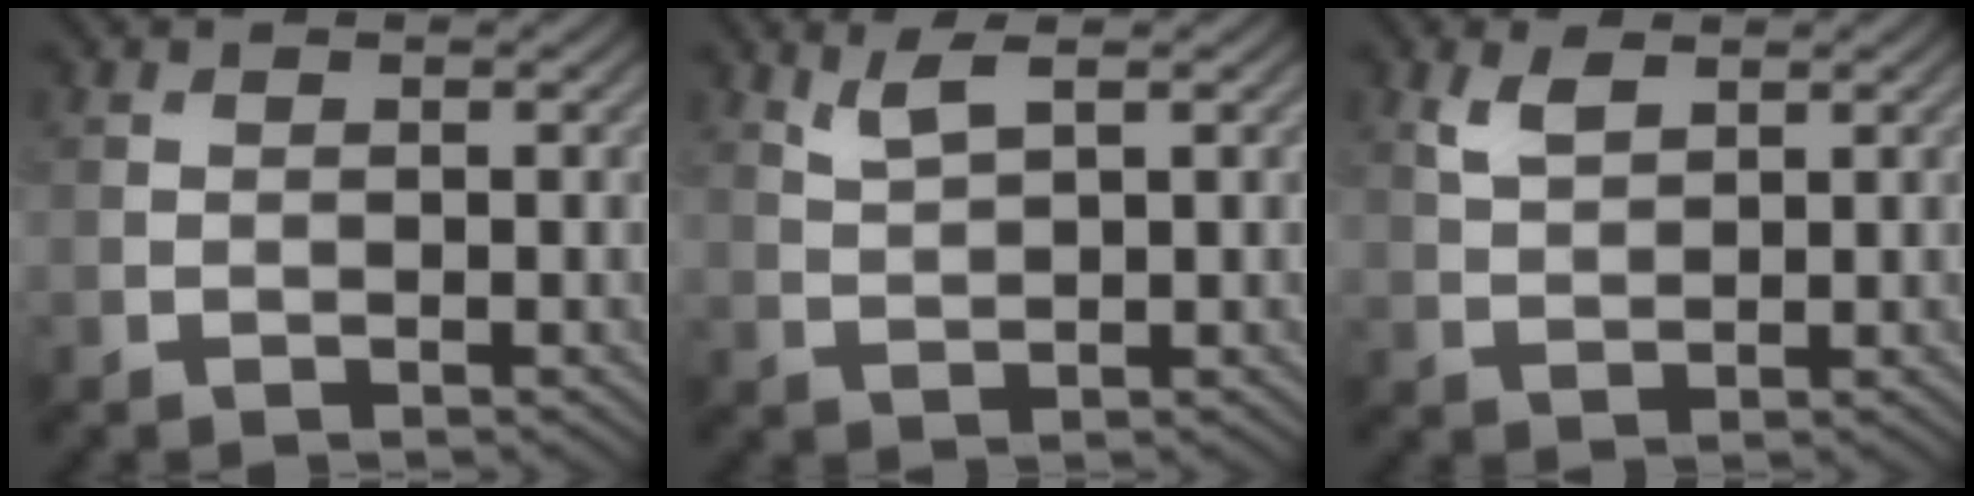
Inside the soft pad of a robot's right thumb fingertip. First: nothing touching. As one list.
[{"total": 2.6, "force": [1.8, 0.4, 1.8], "torque": [-0.048, 0.002, 0.043]}, {"total": 3.0, "force": [1.8, 1.3, 2.0], "torque": [-0.049, 0.000, 0.039]}]